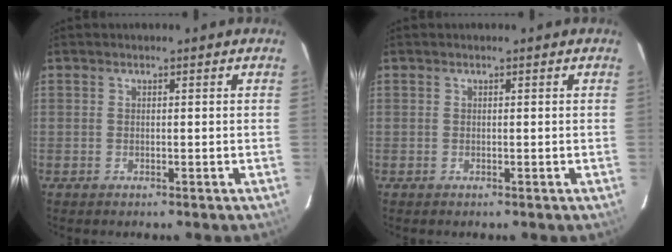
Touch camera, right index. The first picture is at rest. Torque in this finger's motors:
{"motor_torque": [0.10, 0.00, 0.11, 0.01]}